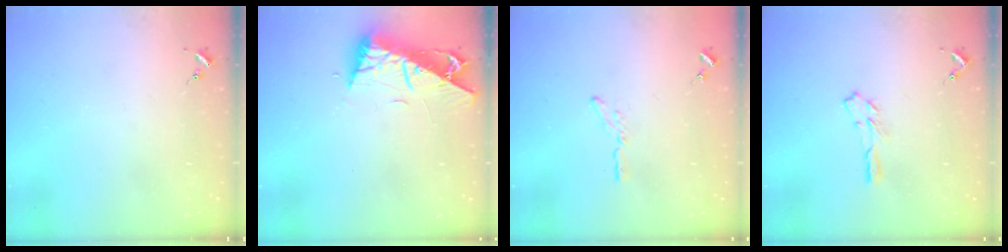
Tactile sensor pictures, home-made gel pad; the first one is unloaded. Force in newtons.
{"total": 9.6, "press": 9.5, "slide": 1.2}
{"total": 3.7, "press": 3.7, "slide": 0.4}
{"total": 3.8, "press": 3.8, "slide": 0.4}